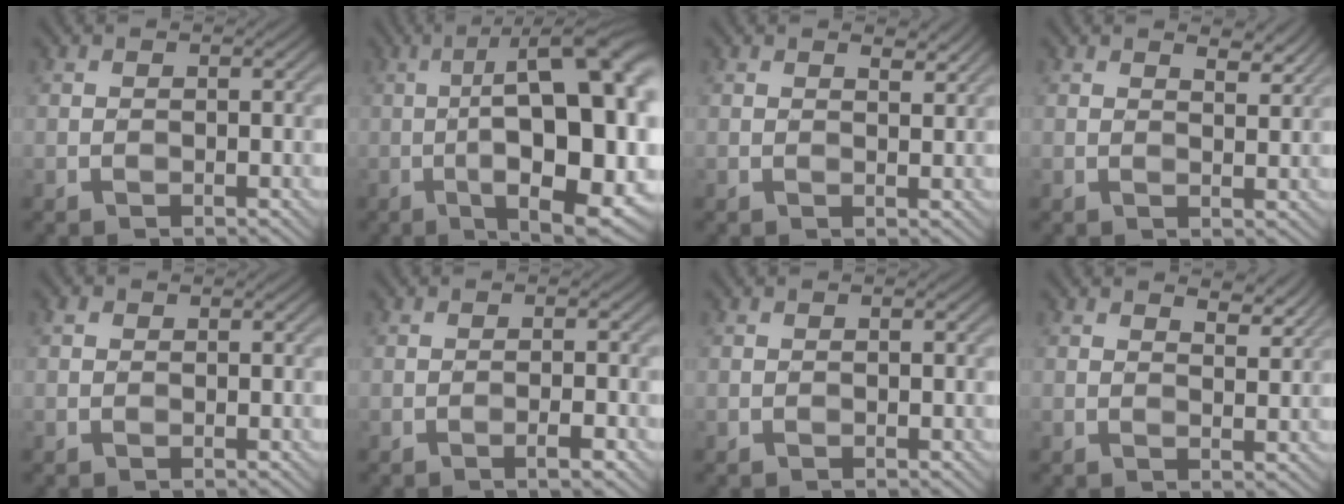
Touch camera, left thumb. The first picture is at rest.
{"total": 19.1, "force": [-2.0, 6.5, 17.8], "torque": [-0.250, 0.010, -0.029]}
{"total": 1.8, "force": [1.4, 0.4, 1.1], "torque": [-0.020, -0.006, 0.028]}
{"total": 3.0, "force": [2.4, 0.8, 1.7], "torque": [-0.031, -0.005, 0.044]}
{"total": 0.8, "force": [0.3, 0.7, 0.4], "torque": [-0.007, 0.002, 0.004]}
{"total": 1.7, "force": [-1.1, -0.1, 1.3], "torque": [-0.025, 0.008, -0.017]}
{"total": 0.0}
{"total": 3.9, "force": [3.1, 1.1, 2.0], "torque": [-0.036, -0.005, 0.053]}